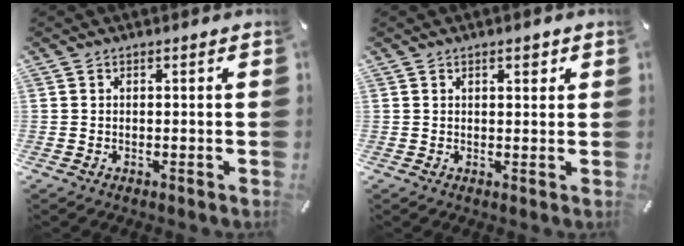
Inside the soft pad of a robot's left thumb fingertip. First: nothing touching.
{"total": 2.4, "force": [1.1, 1.1, 1.9], "torque": [-0.032, 0.002, 0.015]}